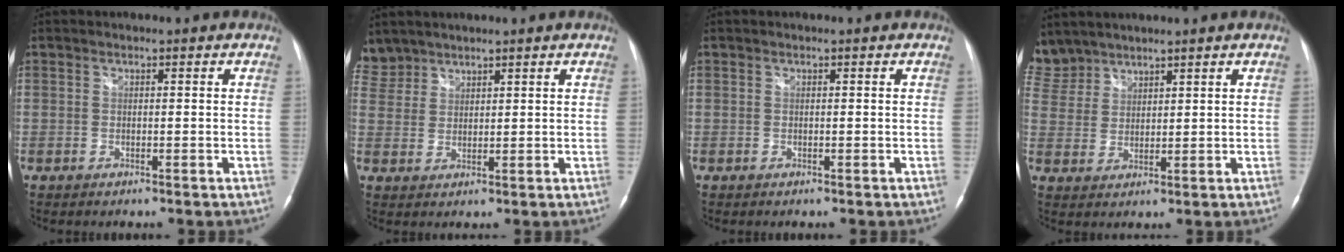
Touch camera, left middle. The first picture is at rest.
{"total": 4.9, "force": [4.2, 2.3, -0.3], "torque": [0.009, 0.012, 0.092]}
{"total": 0.0}
{"total": 7.9, "force": [6.9, 3.9, 0.5], "torque": [-0.026, 0.013, 0.152]}